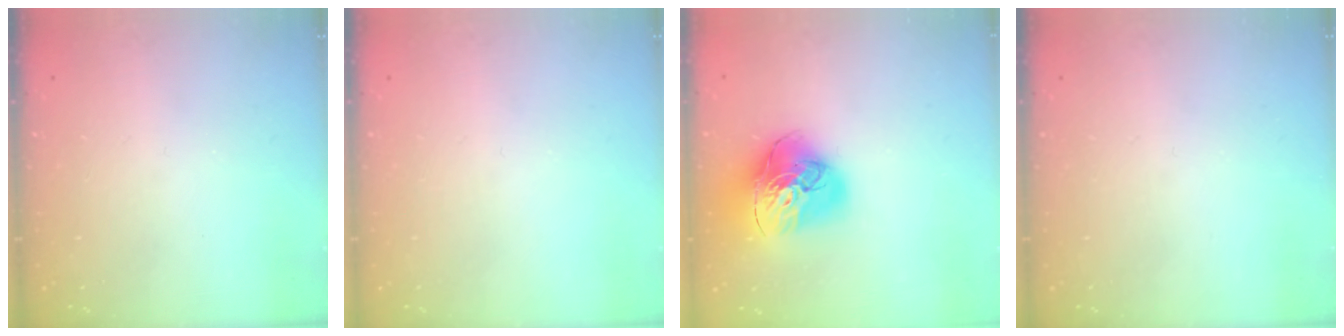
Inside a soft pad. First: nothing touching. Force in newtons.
{"total": 0.0}
{"total": 18.6, "press": 18.5, "slide": 2.0}
{"total": 0.0}